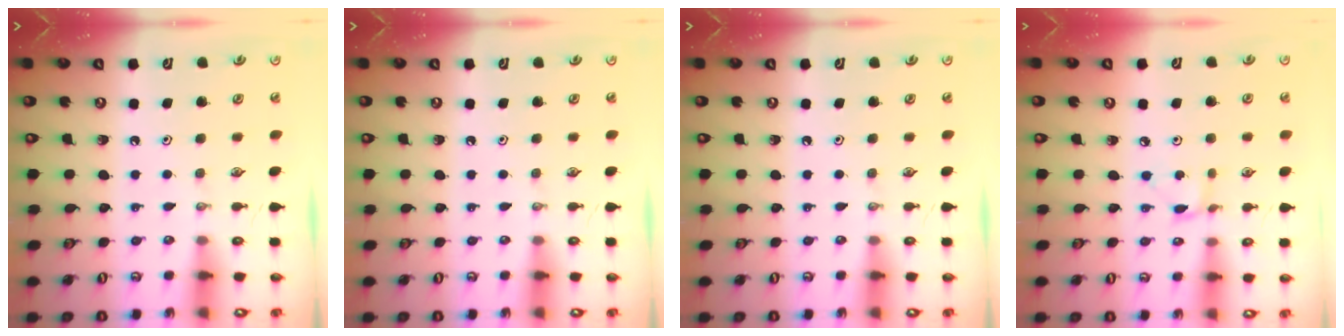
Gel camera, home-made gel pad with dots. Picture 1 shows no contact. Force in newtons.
{"total": 0.0}
{"total": 0.0}
{"total": 2.0, "press": 2.0, "slide": 0.2}